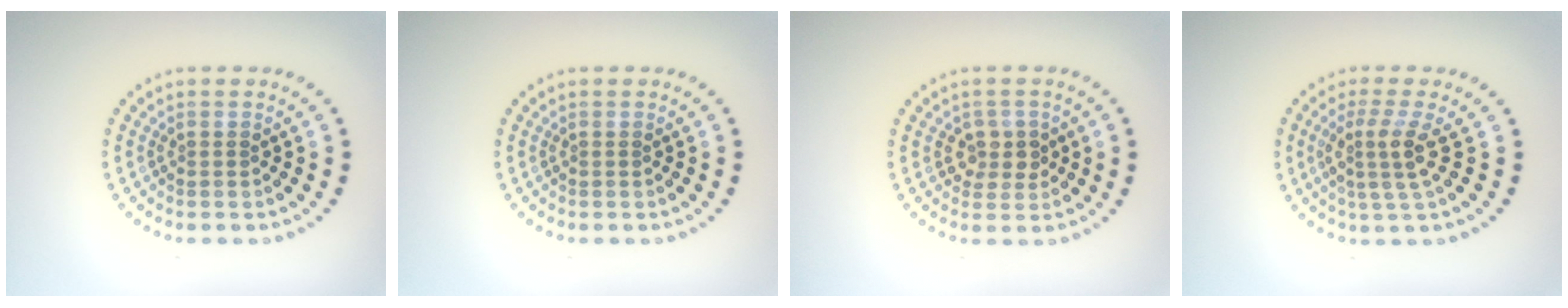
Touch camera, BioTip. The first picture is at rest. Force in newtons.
{"total": 0.0}
{"total": 2.4, "press": 2.2, "slide": 0.8}
{"total": 3.1, "press": 2.4, "slide": 2.0}